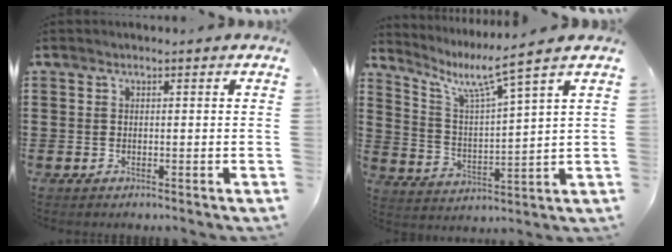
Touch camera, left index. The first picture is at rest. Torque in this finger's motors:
{"motor_torque": [-0.24, 0.25, -0.08, 0.03]}